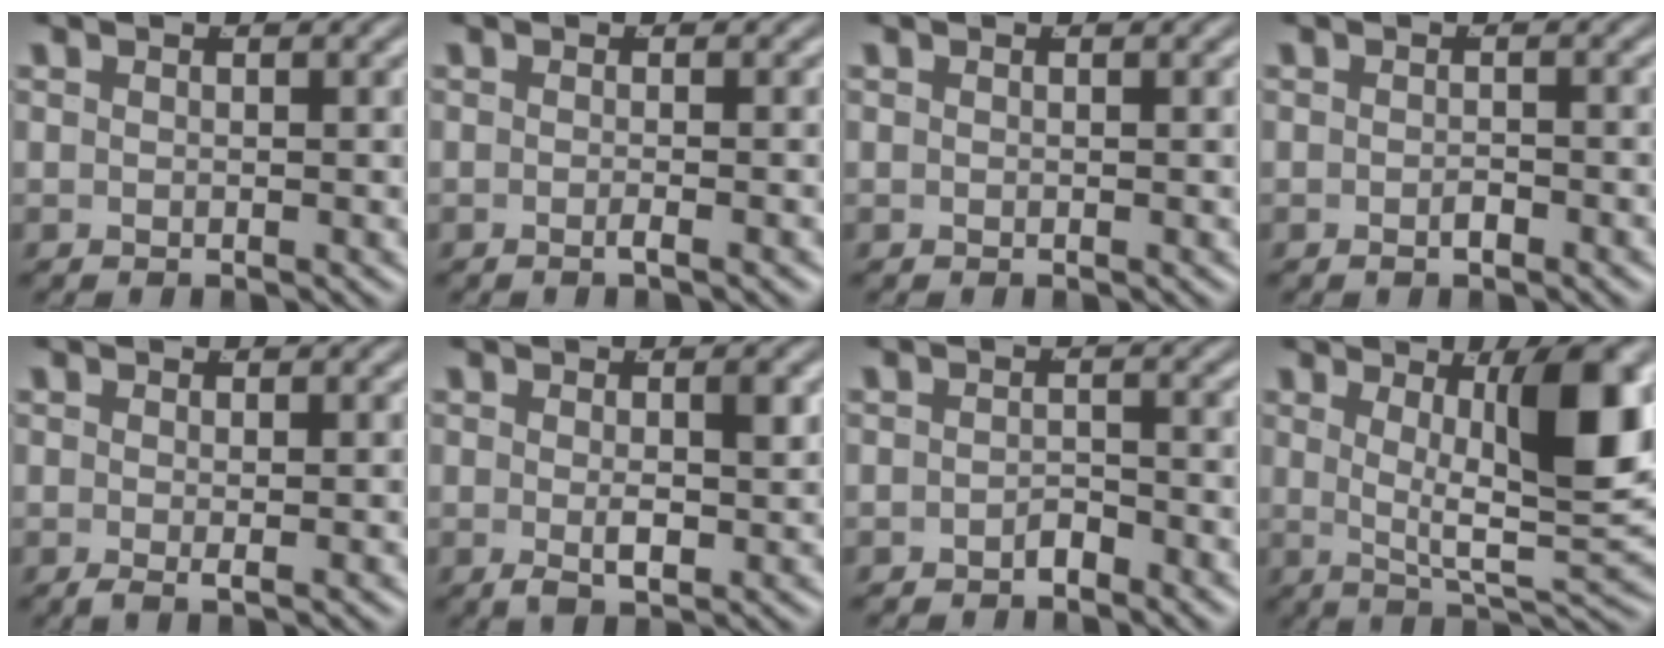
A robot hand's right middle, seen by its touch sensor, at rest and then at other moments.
{"total": 1.0, "force": [-0.7, -0.4, 0.6], "torque": [-0.008, 0.003, -0.016]}
{"total": 0.0}
{"total": 0.9, "force": [-0.8, 0.0, 0.5], "torque": [-0.008, -0.002, -0.012]}
{"total": 0.8, "force": [-0.1, -0.4, 0.7], "torque": [-0.011, -0.009, 0.000]}
{"total": 1.9, "force": [-0.2, 0.2, 1.9], "torque": [-0.030, -0.011, 0.006]}
{"total": 1.4, "force": [-1.4, 0.3, 0.2], "torque": [0.000, -0.004, -0.024]}
{"total": 8.9, "force": [1.4, 2.3, 8.5], "torque": [-0.119, -0.012, 0.030]}